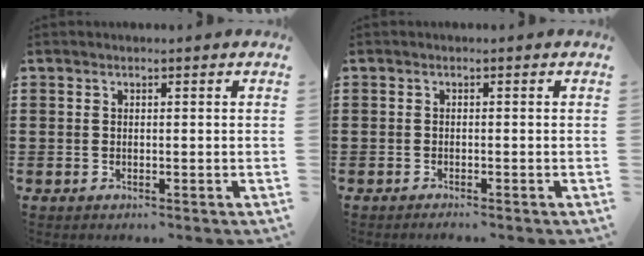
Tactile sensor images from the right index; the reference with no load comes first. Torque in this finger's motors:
{"motor_torque": [-0.20, 0.57, 0.02, -0.01]}